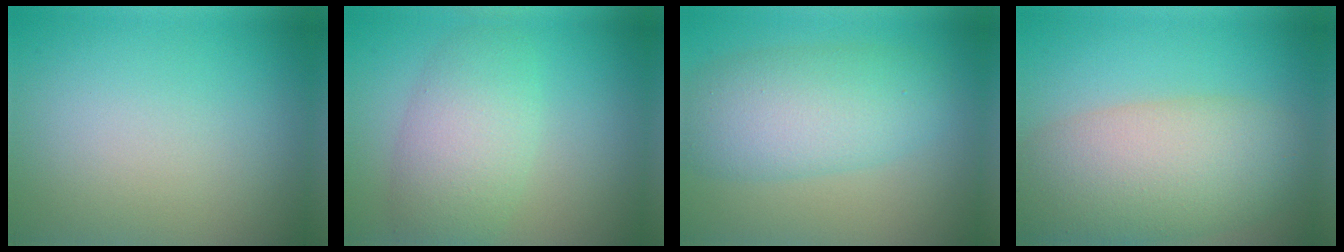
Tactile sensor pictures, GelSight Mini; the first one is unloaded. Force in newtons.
{"total": 5.1, "press": 5.1, "slide": 0.2}
{"total": 6.3, "press": 6.3, "slide": 0.1}
{"total": 9.2, "press": 9.1, "slide": 0.7}